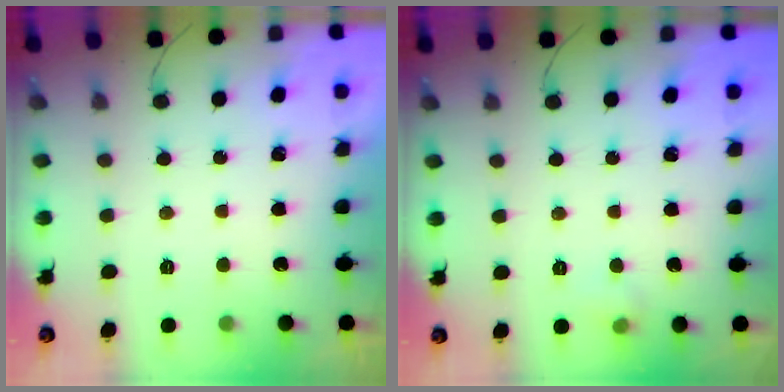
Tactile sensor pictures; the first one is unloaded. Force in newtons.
{"total": 3.8, "press": 3.5, "slide": 1.5}